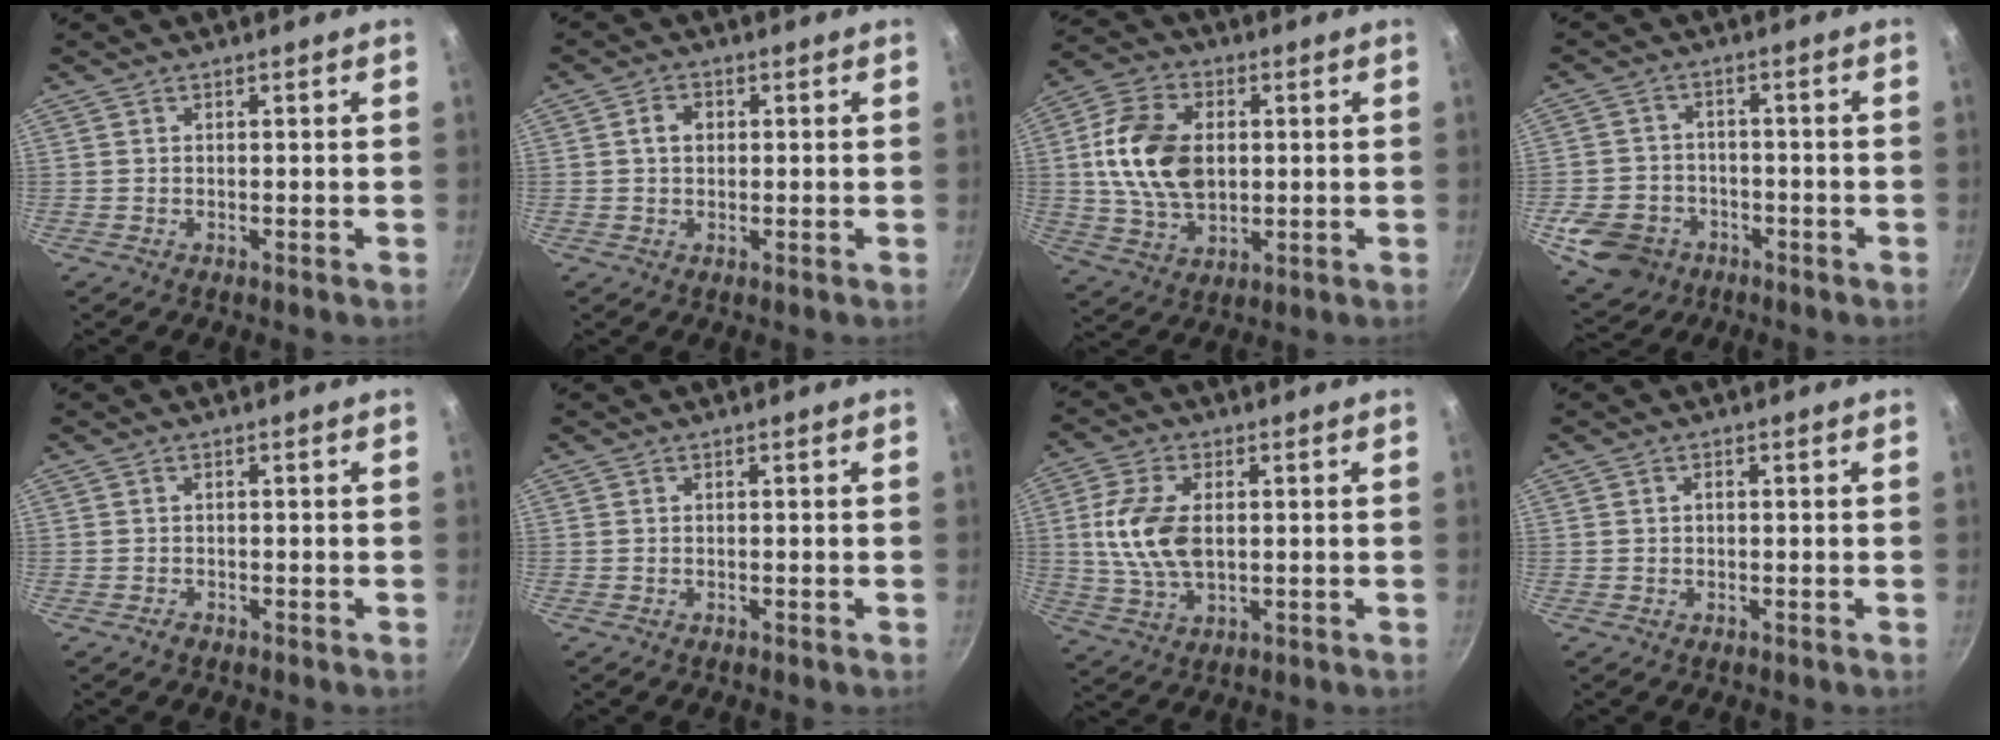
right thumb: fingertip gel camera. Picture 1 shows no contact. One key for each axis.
{"total": 3.1, "fx": 0.4, "fy": 2.4, "fz": 1.9, "tx": -0.018, "ty": 0.006, "tz": 0.004}
{"total": 15.4, "fx": 1.5, "fy": 10.3, "fz": 11.3, "tx": -0.196, "ty": 0.000, "tz": 0.025}
{"total": 10.9, "fx": -4.6, "fy": 8.6, "fz": 4.9, "tx": -0.079, "ty": 0.029, "tz": -0.069}
{"total": 0.9, "fx": -0.6, "fy": 0.5, "fz": 0.3, "tx": -0.008, "ty": 0.004, "tz": -0.010}
{"total": 0.0}
{"total": 11.1, "fx": 0.9, "fy": 6.4, "fz": 9.0, "tx": -0.177, "ty": 0.000, "tz": 0.018}
{"total": 0.8, "fx": 0.0, "fy": 0.6, "fz": 0.6, "tx": -0.009, "ty": 0.005, "tz": 0.000}